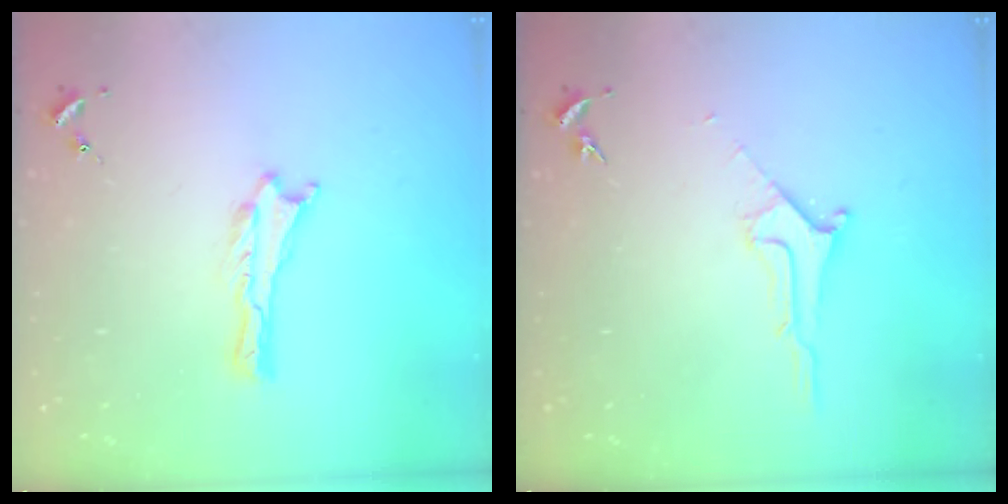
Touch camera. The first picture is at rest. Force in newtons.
{"total": 1.8, "press": 1.7, "slide": 0.2}